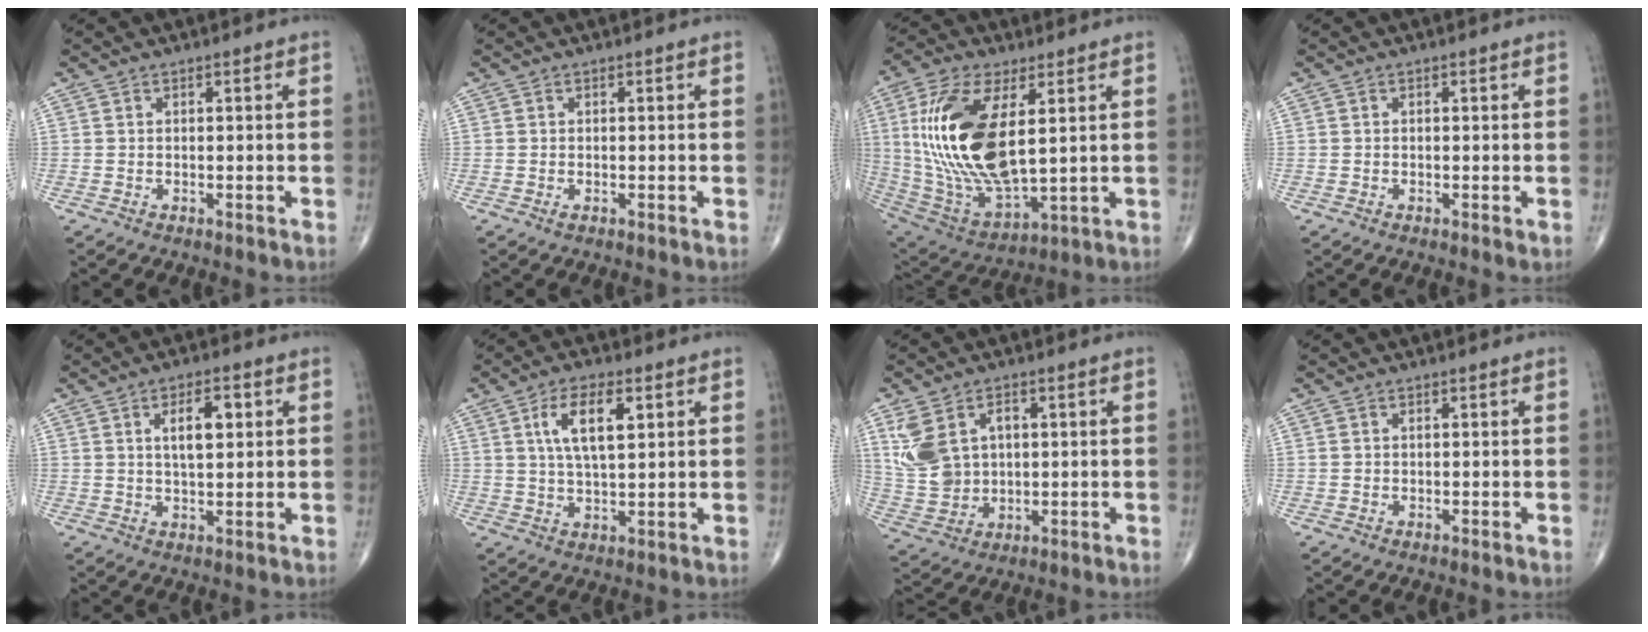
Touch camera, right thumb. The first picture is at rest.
{"total": 0.5, "force": [-0.2, 0.3, 0.4], "torque": [-0.008, -0.001, -0.004]}
{"total": 22.8, "force": [4.2, 10.3, 20.0], "torque": [-0.408, -0.026, 0.088]}
{"total": 0.5, "force": [-0.1, 0.2, 0.4], "torque": [-0.009, -0.003, -0.004]}
{"total": 6.4, "force": [1.9, 2.7, 5.5], "torque": [-0.081, -0.003, 0.033]}
{"total": 9.0, "force": [3.0, 3.6, 7.7], "torque": [-0.135, -0.006, 0.057]}
{"total": 10.6, "force": [2.8, 7.7, 6.7], "torque": [-0.122, 0.002, 0.071]}
{"total": 0.5, "force": [0.1, 0.4, 0.3], "torque": [-0.007, 0.005, 0.004]}